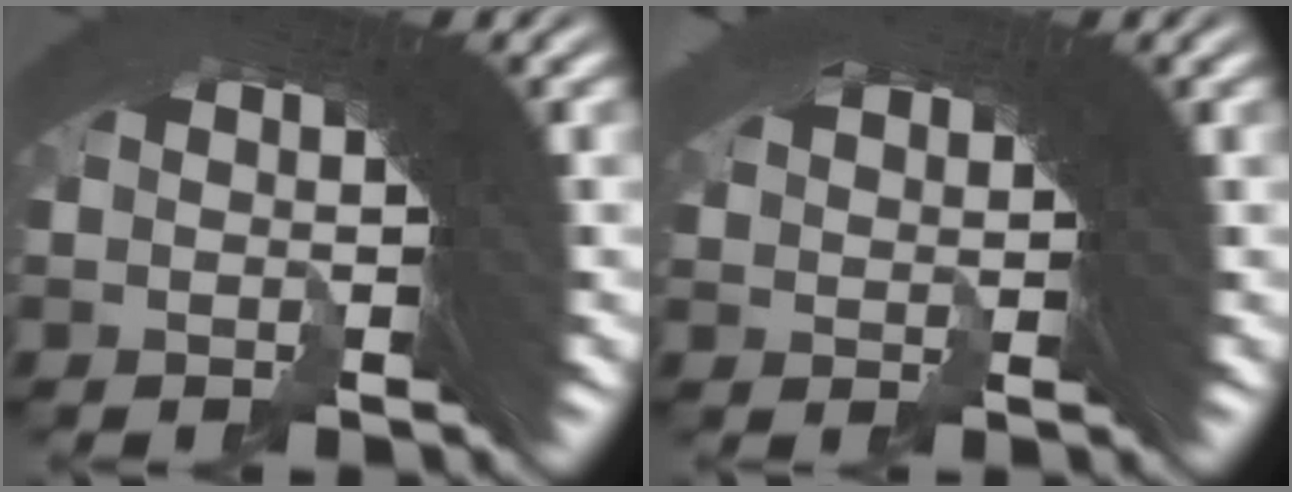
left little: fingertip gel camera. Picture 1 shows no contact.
{"total": 0.9, "force": [0.7, 0.2, 0.6], "torque": [0.005, -0.010, 0.021]}